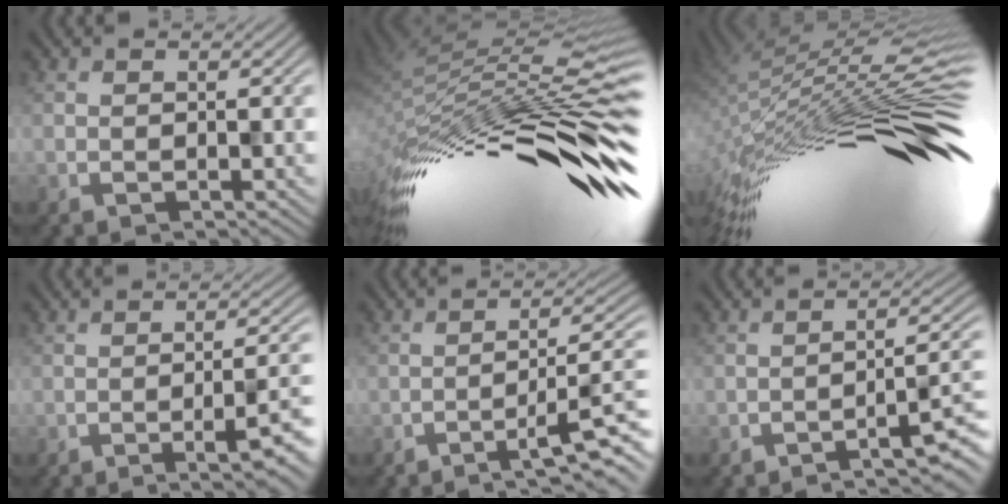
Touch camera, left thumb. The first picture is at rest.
{"total": 15.2, "force": [-2.7, 3.4, 14.6], "torque": [-0.274, 0.006, -0.050]}
{"total": 16.0, "force": [-2.3, 3.6, 15.4], "torque": [-0.283, 0.012, -0.047]}
{"total": 8.4, "force": [-3.6, 2.1, 7.3], "torque": [-0.096, -0.005, -0.045]}
{"total": 7.9, "force": [-4.6, 1.1, 6.3], "torque": [-0.093, 0.012, -0.065]}
{"total": 6.7, "force": [-4.2, 0.9, 5.1], "torque": [-0.066, 0.015, -0.063]}